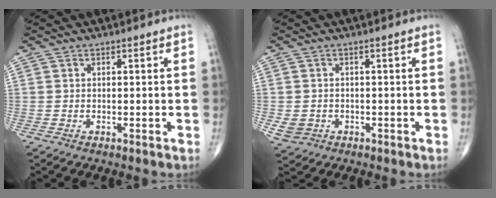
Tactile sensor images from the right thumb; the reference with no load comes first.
{"total": 3.2, "force": [-0.8, 2.8, 1.2], "torque": [-0.020, 0.003, -0.005]}